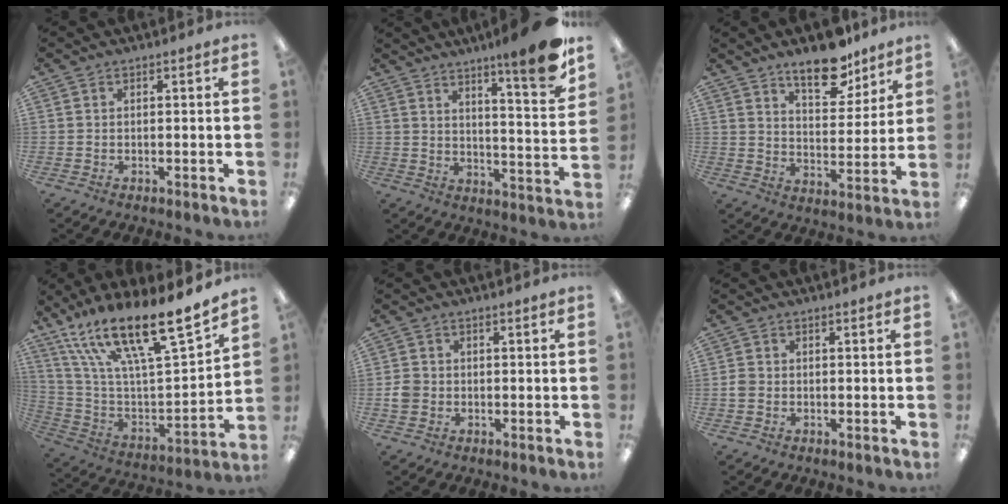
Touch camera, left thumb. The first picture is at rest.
{"total": 12.4, "force": [9.3, 0.9, 8.1], "torque": [-0.108, -0.076, 0.145]}
{"total": 12.6, "force": [9.8, 5.1, 6.1], "torque": [-0.074, -0.060, 0.171]}
{"total": 22.0, "force": [16.0, 5.1, 14.3], "torque": [-0.240, -0.109, 0.268]}
{"total": 2.8, "force": [-0.5, 2.6, 1.0], "torque": [-0.016, 0.004, -0.010]}
{"total": 1.7, "force": [-0.4, 1.5, 0.8], "torque": [-0.014, 0.004, -0.007]}